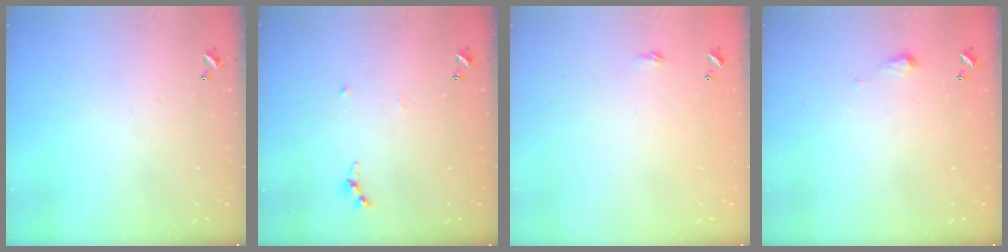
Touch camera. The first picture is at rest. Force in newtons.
{"total": 7.0, "press": 7.0, "slide": 0.7}
{"total": 2.3, "press": 2.3, "slide": 0.4}
{"total": 2.9, "press": 2.9, "slide": 0.5}